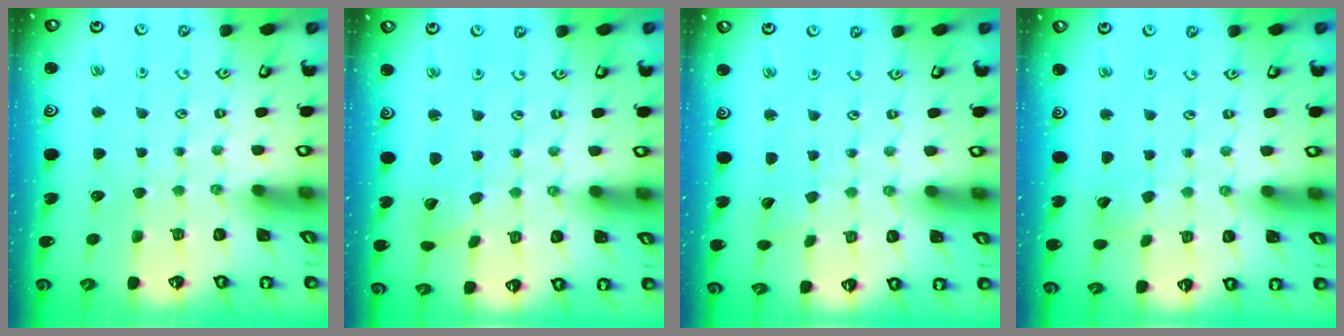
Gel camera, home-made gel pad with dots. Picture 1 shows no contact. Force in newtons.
{"total": 2.8, "press": 2.8, "slide": 0.3}
{"total": 0.5, "press": 0.5, "slide": 0.0}
{"total": 4.2, "press": 4.2, "slide": 0.2}